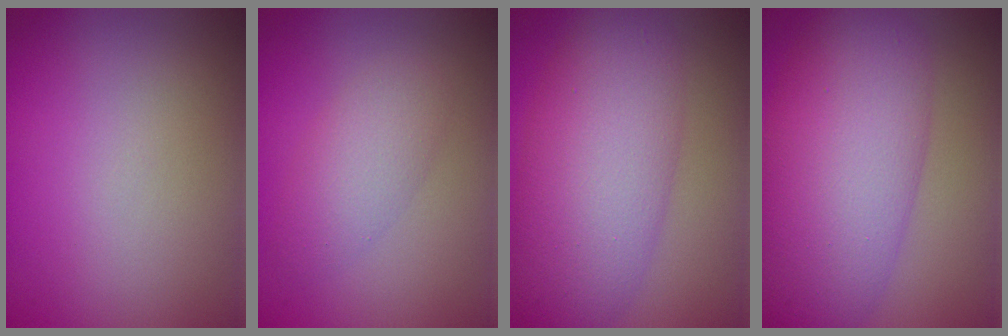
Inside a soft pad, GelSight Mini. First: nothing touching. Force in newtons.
{"total": 2.9, "press": 2.9, "slide": 0.1}
{"total": 8.4, "press": 8.4, "slide": 0.0}
{"total": 10.0, "press": 10.0, "slide": 0.2}